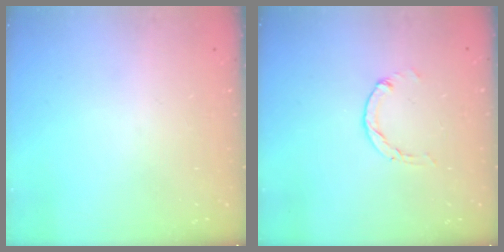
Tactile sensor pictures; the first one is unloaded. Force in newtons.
{"total": 1.1, "press": 1.1, "slide": 0.2}